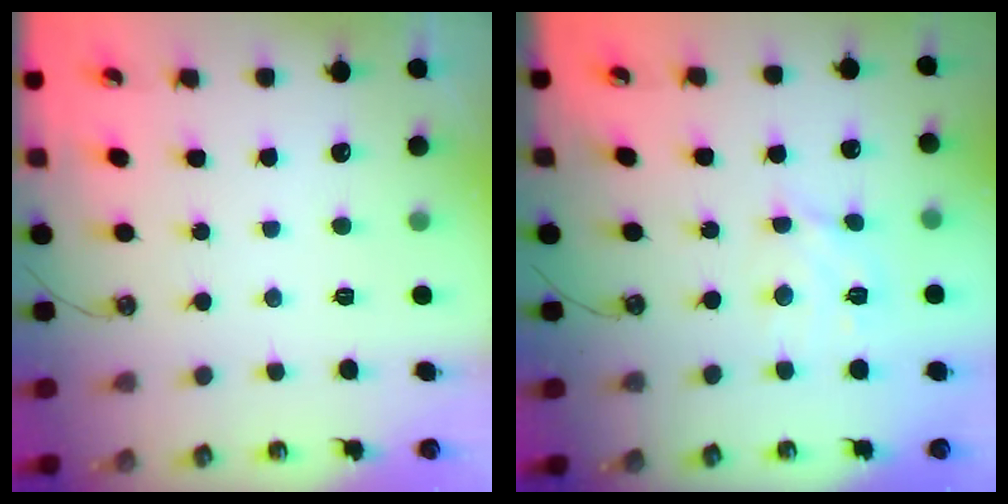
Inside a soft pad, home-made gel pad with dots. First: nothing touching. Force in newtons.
{"total": 9.5, "press": 9.5, "slide": 0.6}